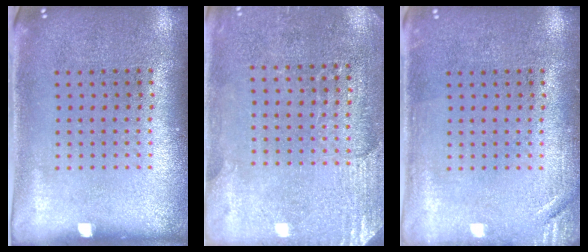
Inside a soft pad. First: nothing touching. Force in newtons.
{"total": 2.8, "press": 2.6, "slide": 1.0}
{"total": 1.5, "press": 1.5, "slide": 0.3}